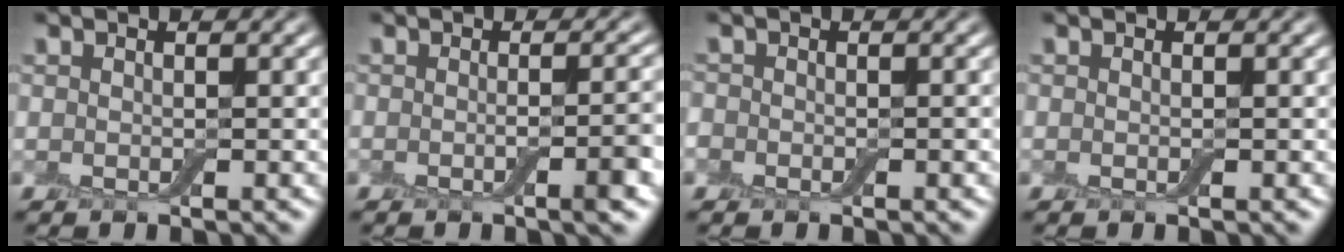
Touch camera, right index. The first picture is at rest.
{"total": 3.7, "force": [-0.9, 1.0, 3.4], "torque": [-0.041, 0.004, -0.018]}
{"total": 1.5, "force": [-0.6, 1.2, 0.6], "torque": [0.001, 0.001, -0.013]}
{"total": 0.0}